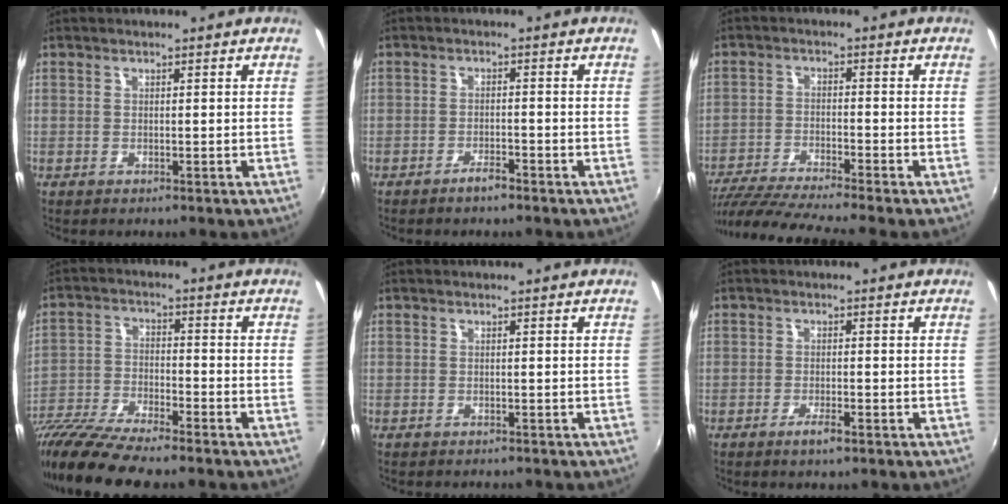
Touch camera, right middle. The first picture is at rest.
{"total": 2.3, "force": [-2.0, 0.5, 1.1], "torque": [-0.029, 0.000, -0.035]}
{"total": 13.2, "force": [-11.6, -1.0, 6.2], "torque": [-0.135, -0.033, -0.201]}
{"total": 14.8, "force": [-12.5, 1.7, 7.7], "torque": [-0.170, -0.032, -0.235]}
{"total": 2.0, "force": [-1.8, 0.4, 0.5], "torque": [-0.018, -0.012, -0.026]}
{"total": 2.3, "force": [-1.6, 0.4, 1.7], "torque": [-0.039, -0.003, -0.032]}